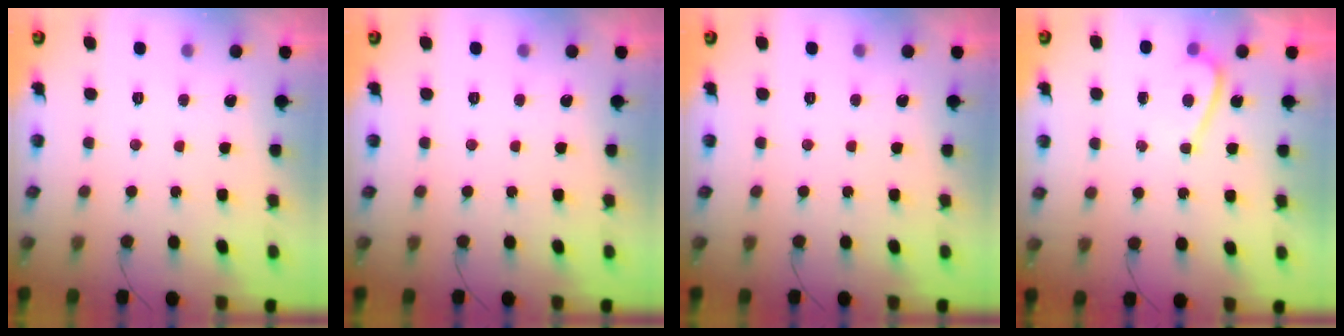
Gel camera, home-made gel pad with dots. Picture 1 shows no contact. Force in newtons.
{"total": 0.0}
{"total": 0.0}
{"total": 4.7, "press": 4.7, "slide": 0.6}